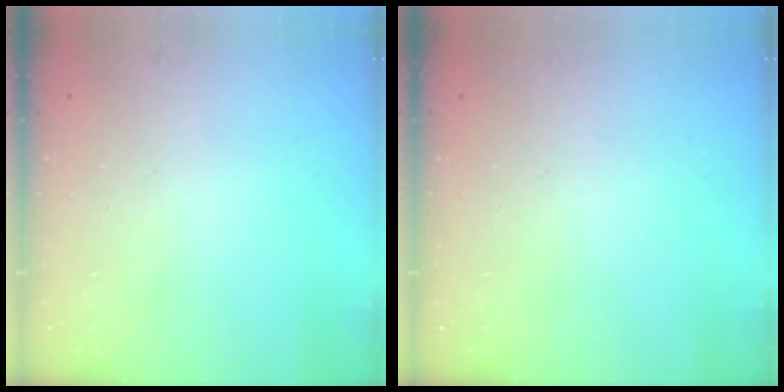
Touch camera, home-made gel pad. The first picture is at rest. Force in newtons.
{"total": 0.0}